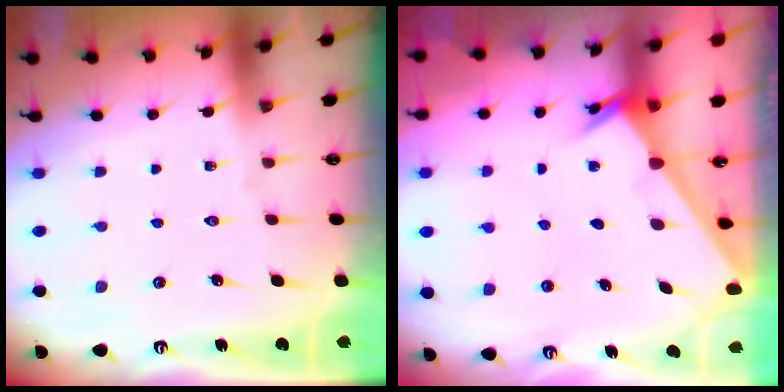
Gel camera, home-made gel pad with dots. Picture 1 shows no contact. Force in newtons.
{"total": 2.3, "press": 2.3, "slide": 0.2}